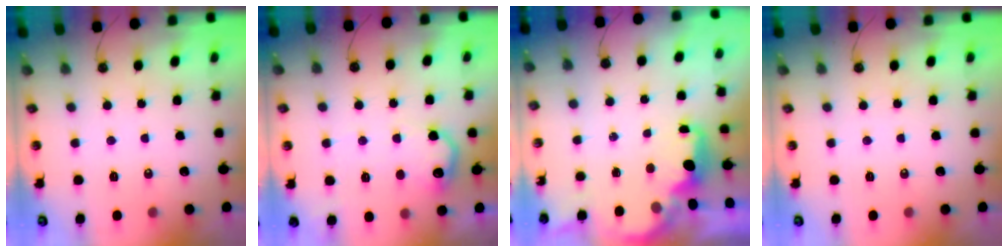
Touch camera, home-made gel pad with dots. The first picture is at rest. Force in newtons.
{"total": 11.6, "press": 11.6, "slide": 0.4}
{"total": 2.2, "press": 2.0, "slide": 0.8}
{"total": 0.0}